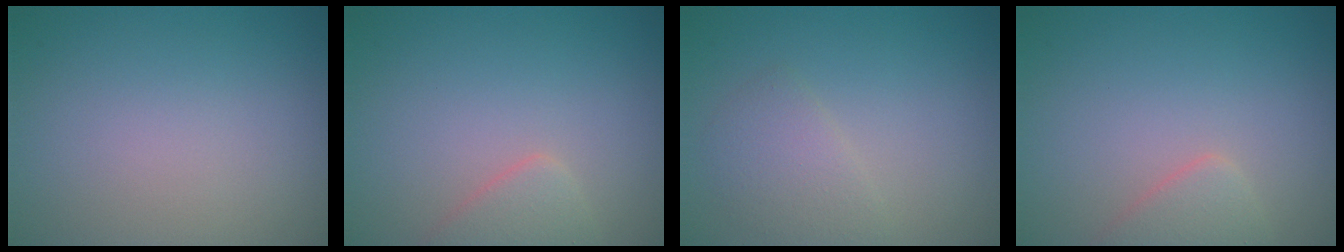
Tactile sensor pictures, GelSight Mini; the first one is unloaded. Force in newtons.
{"total": 2.1, "press": 2.1, "slide": 0.2}
{"total": 2.2, "press": 2.2, "slide": 0.0}
{"total": 2.1, "press": 2.1, "slide": 0.2}